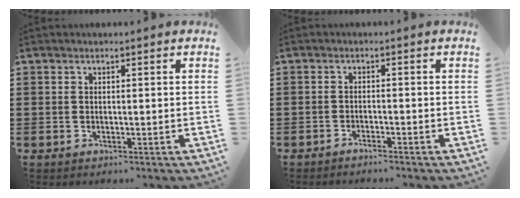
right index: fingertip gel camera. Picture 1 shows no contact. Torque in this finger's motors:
{"motor_torque": [-0.51, 0.50, 0.07, -0.03]}